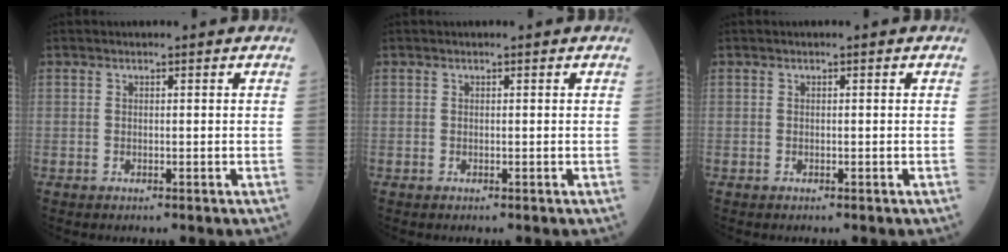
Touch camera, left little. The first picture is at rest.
{"total": 0.0}
{"total": 0.0}